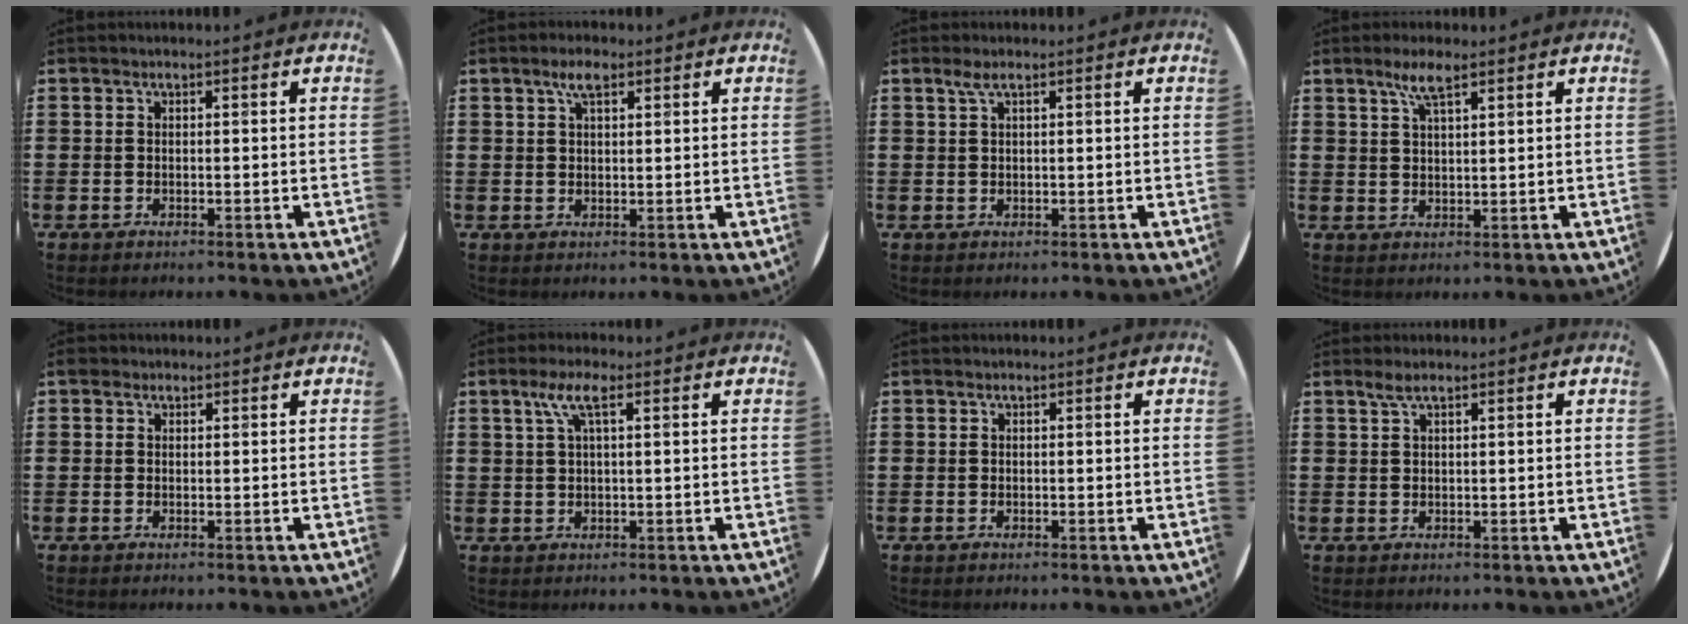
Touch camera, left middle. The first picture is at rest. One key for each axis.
{"total": 3.2, "fx": 2.0, "fy": 1.1, "fz": 2.3, "tx": -0.039, "ty": 0.006, "tz": 0.032}
{"total": 1.3, "fx": 0.7, "fy": 0.1, "fz": 1.1, "tx": -0.022, "ty": 0.004, "tz": 0.011}
{"total": 4.0, "fx": 2.7, "fy": 0.7, "fz": 2.9, "tx": -0.062, "ty": 0.008, "tz": 0.047}
{"total": 0.9, "fx": 0.7, "fy": 0.5, "fz": 0.1, "tx": -0.003, "ty": 0.006, "tz": 0.012}
{"total": 3.6, "fx": 1.6, "fy": 0.8, "fz": 3.1, "tx": -0.065, "ty": 0.010, "tz": 0.026}
{"total": 0.0}
{"total": 1.6, "fx": 1.0, "fy": 0.1, "fz": 1.2, "tx": -0.023, "ty": 0.004, "tz": 0.017}